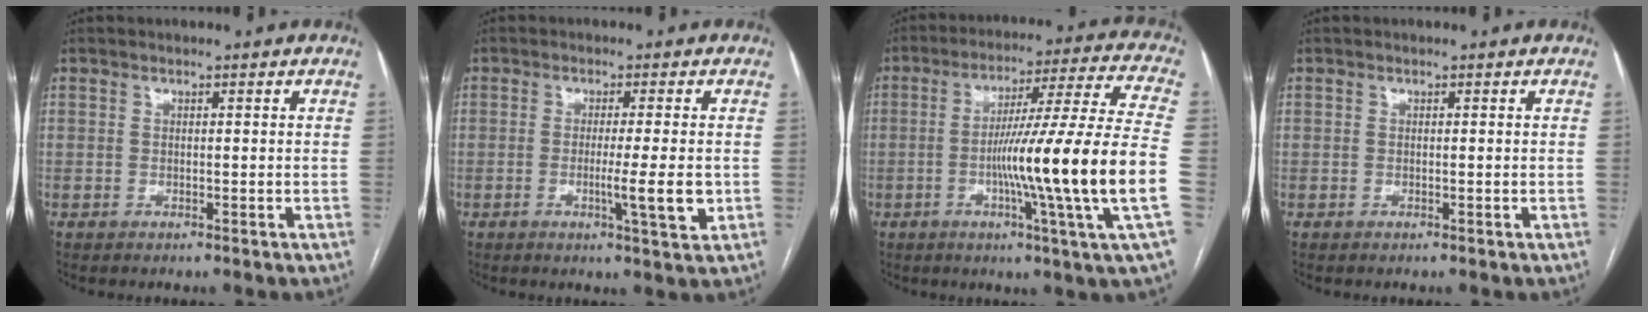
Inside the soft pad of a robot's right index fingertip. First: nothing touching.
{"total": 5.8, "force": [-1.2, -0.2, 5.7], "torque": [-0.089, -0.010, -0.017]}
{"total": 21.0, "force": [-4.4, -2.5, 20.4], "torque": [-0.294, -0.005, -0.085]}
{"total": 0.0}